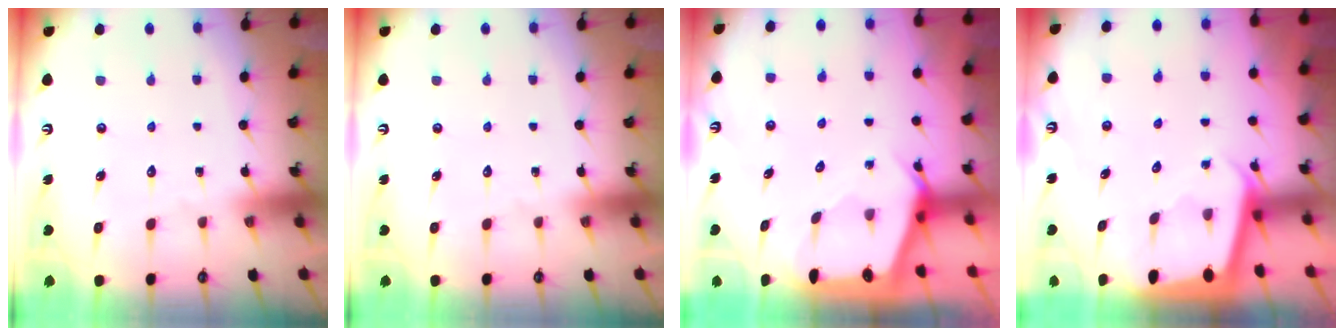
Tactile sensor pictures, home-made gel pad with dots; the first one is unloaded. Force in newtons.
{"total": 0.0}
{"total": 2.3, "press": 2.3, "slide": 0.3}
{"total": 1.9, "press": 1.9, "slide": 0.0}